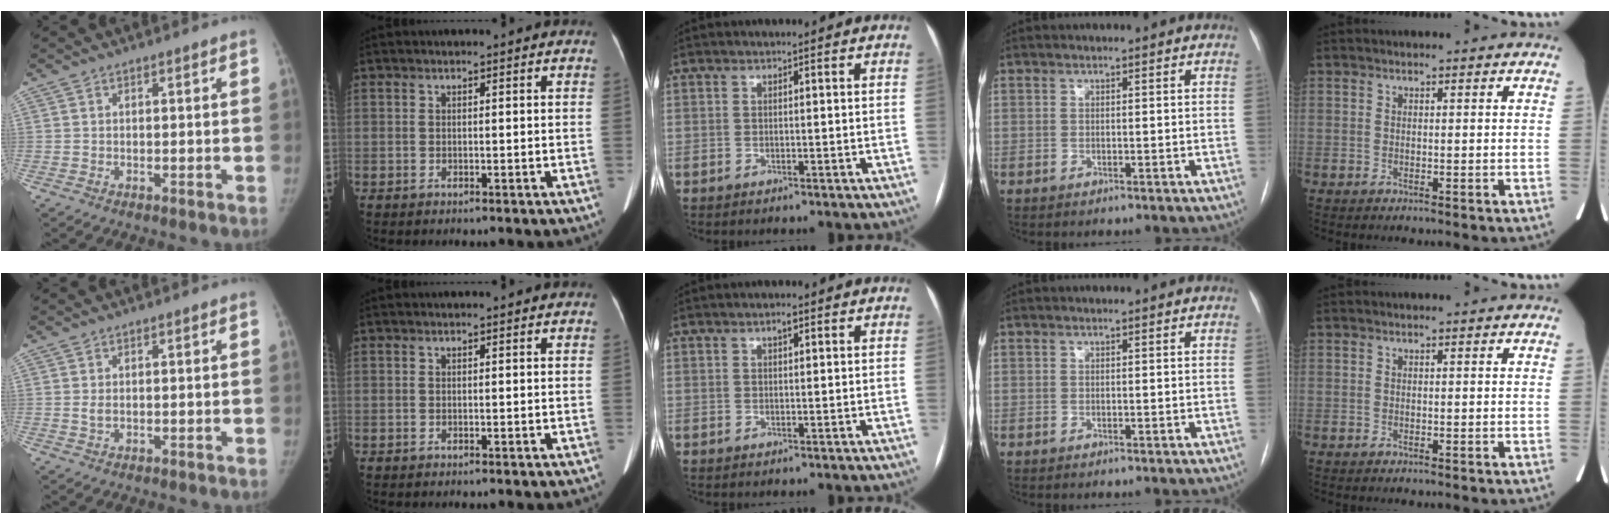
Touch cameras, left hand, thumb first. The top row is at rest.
{"thumb": {"total": 1.5, "force": [0.3, 0.7, 1.2], "torque": [-0.026, 0.002, 0.010]}, "middle": {"total": 1.2, "force": [0.7, 0.4, 0.9], "torque": [-0.016, 0.004, 0.010]}}